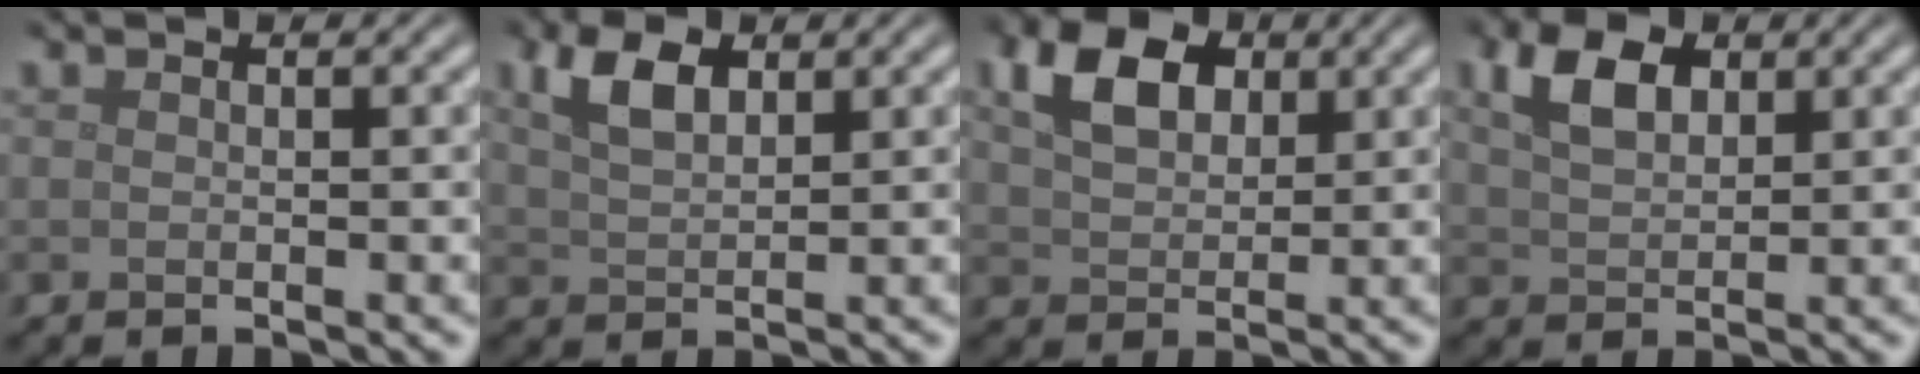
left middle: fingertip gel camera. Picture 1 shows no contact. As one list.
[{"total": 3.7, "force": [2.0, 1.9, 2.5], "torque": [-0.057, 0.007, 0.039]}, {"total": 5.1, "force": [2.2, 3.3, 3.2], "torque": [-0.066, 0.008, 0.037]}, {"total": 4.0, "force": [2.0, 2.3, 2.6], "torque": [-0.060, 0.007, 0.037]}]